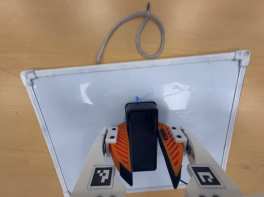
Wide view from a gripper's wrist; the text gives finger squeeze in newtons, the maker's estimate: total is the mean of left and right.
{"total": 11.2, "left": 12.7, "right": 9.8}